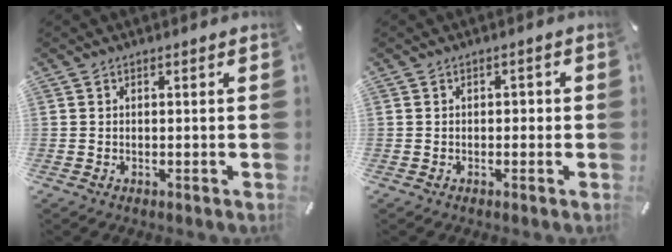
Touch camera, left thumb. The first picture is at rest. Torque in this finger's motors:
{"motor_torque": [0.25, 0.42, -0.01, -0.05, 0.00]}